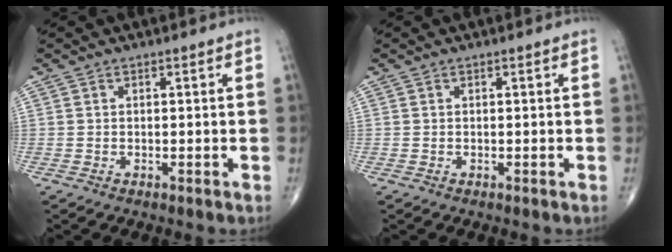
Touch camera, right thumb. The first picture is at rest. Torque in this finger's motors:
{"motor_torque": [-0.28, -0.09, -0.02, -0.03, 0.01]}